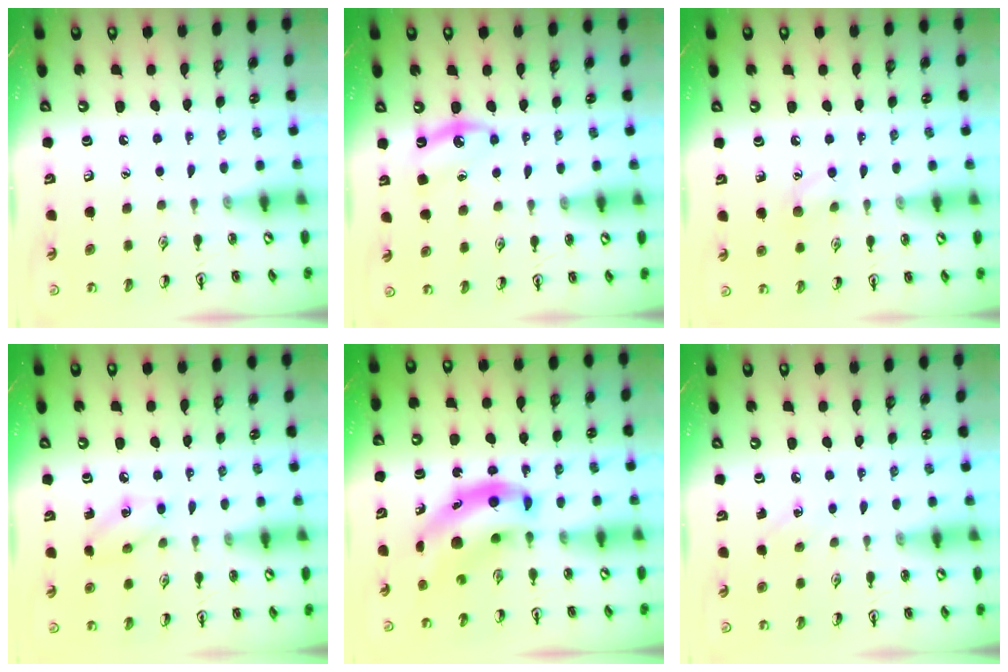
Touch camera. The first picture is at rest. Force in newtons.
{"total": 6.0, "press": 5.6, "slide": 2.0}
{"total": 6.3, "press": 6.0, "slide": 2.0}
{"total": 5.3, "press": 5.1, "slide": 1.3}
{"total": 9.1, "press": 8.8, "slide": 2.5}
{"total": 3.6, "press": 3.4, "slide": 1.3}